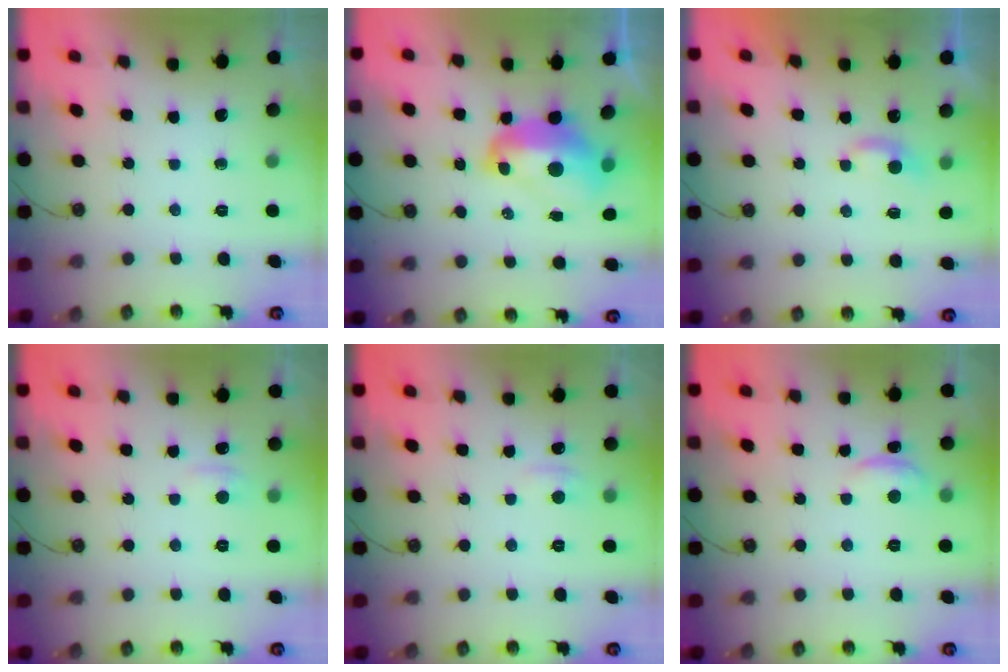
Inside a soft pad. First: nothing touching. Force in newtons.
{"total": 5.4, "press": 5.2, "slide": 1.1}
{"total": 1.7, "press": 1.7, "slide": 0.4}
{"total": 1.2, "press": 1.0, "slide": 0.7}
{"total": 1.2, "press": 1.0, "slide": 0.7}
{"total": 0.6, "press": 0.2, "slide": 0.6}